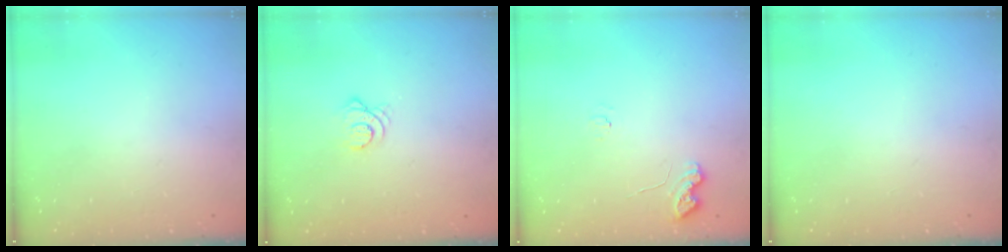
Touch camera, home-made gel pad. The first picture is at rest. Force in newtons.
{"total": 3.1, "press": 3.1, "slide": 0.2}
{"total": 4.6, "press": 4.5, "slide": 0.9}
{"total": 0.0}